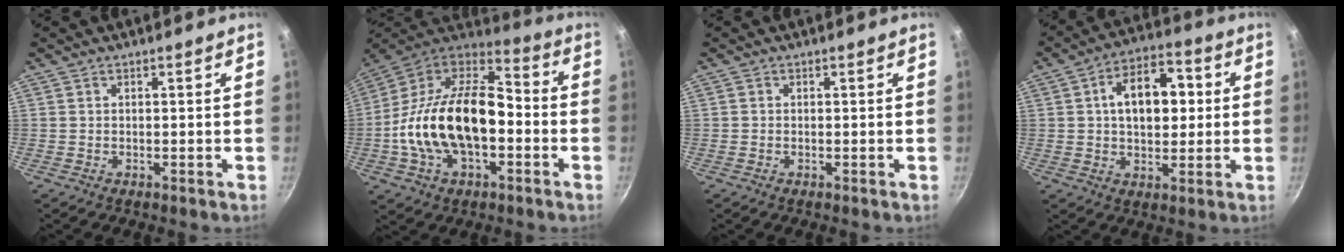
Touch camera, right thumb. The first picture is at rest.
{"total": 24.7, "force": [-3.9, 14.5, 19.6], "torque": [-0.345, 0.052, -0.080]}
{"total": 0.0}
{"total": 13.1, "force": [1.9, 8.2, 10.0], "torque": [-0.117, 0.017, 0.020]}